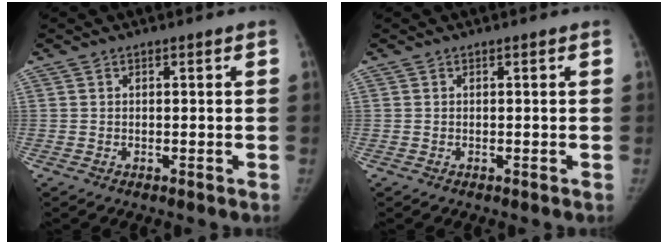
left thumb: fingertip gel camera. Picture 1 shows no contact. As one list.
[{"total": 0.0}]